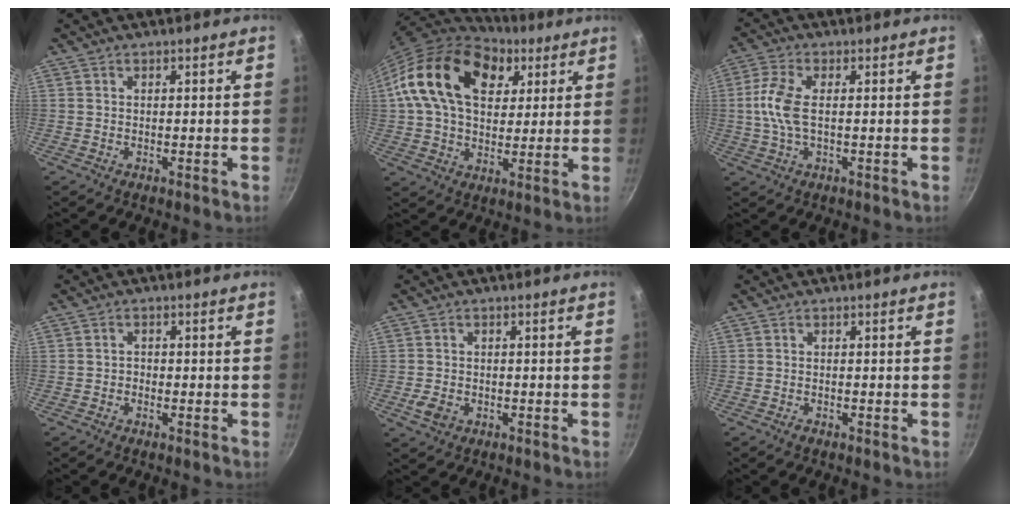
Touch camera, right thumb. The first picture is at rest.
{"total": 21.6, "force": [7.4, 14.4, 14.3], "torque": [-0.228, 0.002, 0.119]}
{"total": 7.1, "force": [0.1, 3.1, 6.4], "torque": [-0.148, 0.010, -0.003]}
{"total": 1.0, "force": [-0.7, 0.7, 0.2], "torque": [-0.001, 0.005, -0.015]}
{"total": 3.6, "force": [-1.3, 2.7, 2.0], "torque": [-0.035, 0.008, -0.022]}
{"total": 0.9, "force": [-0.7, 0.4, 0.4], "torque": [-0.010, 0.005, -0.014]}